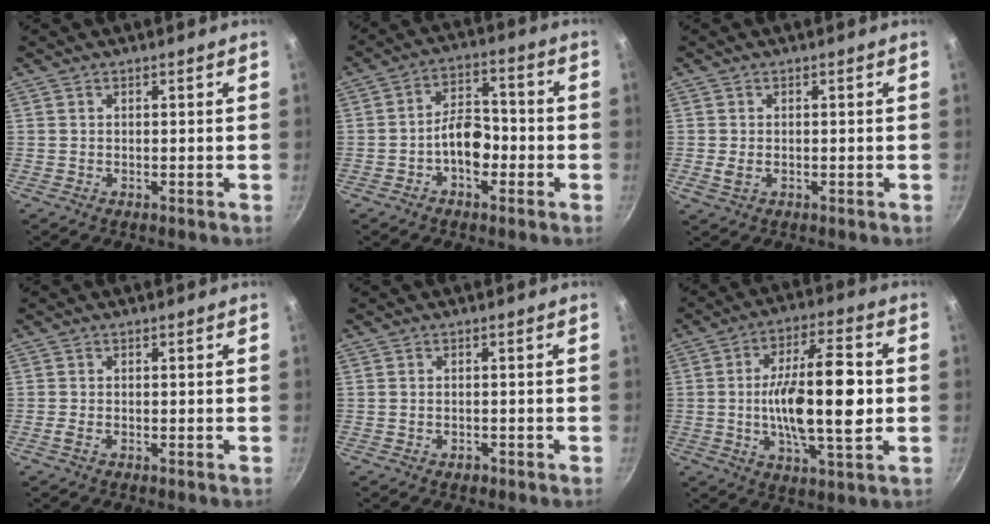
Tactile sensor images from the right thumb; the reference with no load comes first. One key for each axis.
{"total": 7.8, "fx": -2.5, "fy": 4.8, "fz": 5.7, "tx": -0.061, "ty": 0.038, "tz": -0.046}
{"total": 2.3, "fx": -0.4, "fy": 1.5, "fz": 1.6, "tx": -0.033, "ty": -0.003, "tz": -0.004}
{"total": 0.9, "fx": -0.4, "fy": 0.3, "fz": 0.7, "tx": -0.025, "ty": 0.003, "tz": -0.012}
{"total": 1.2, "fx": -0.7, "fy": 0.7, "fz": 0.6, "tx": -0.010, "ty": 0.002, "tz": -0.008}
{"total": 17.4, "fx": -0.5, "fy": 6.0, "fz": 16.3, "tx": -0.270, "ty": 0.016, "tz": -0.010}